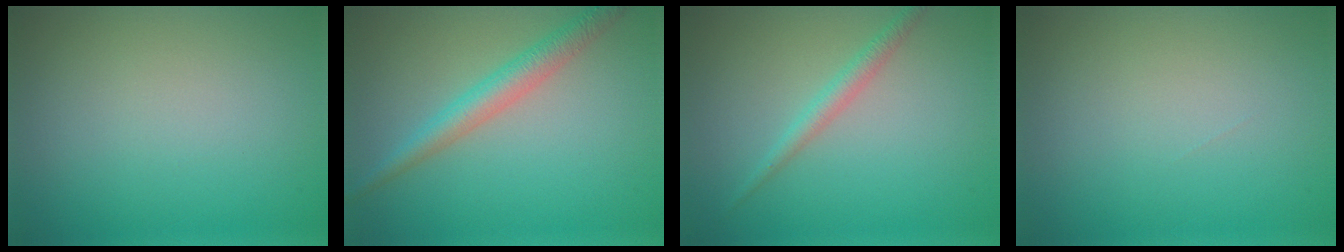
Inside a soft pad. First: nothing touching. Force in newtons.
{"total": 3.2, "press": 3.2, "slide": 0.1}
{"total": 1.8, "press": 1.8, "slide": 0.0}
{"total": 0.0}